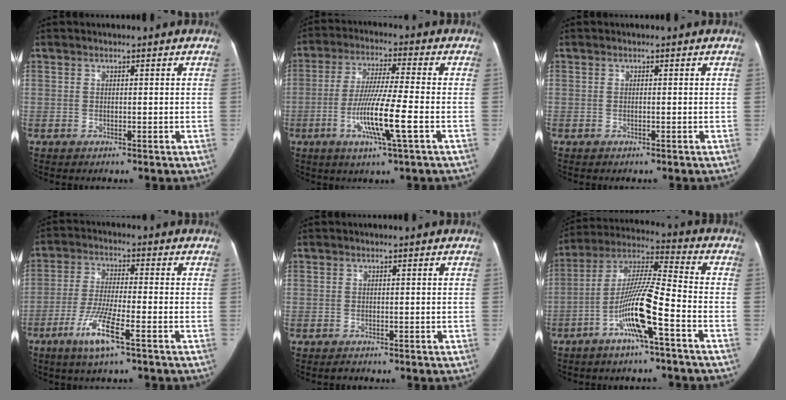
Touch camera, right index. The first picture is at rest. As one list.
[{"total": 10.7, "force": [-3.4, -0.3, 10.2], "torque": [-0.198, -0.013, -0.068]}, {"total": 0.0}, {"total": 7.1, "force": [-3.9, 0.5, 5.9], "torque": [-0.122, -0.010, -0.074]}, {"total": 0.8, "force": [-0.7, 0.3, 0.1], "torque": [0.000, 0.000, -0.010]}, {"total": 12.6, "force": [-5.4, 0.2, 11.4], "torque": [-0.224, 0.013, -0.103]}]